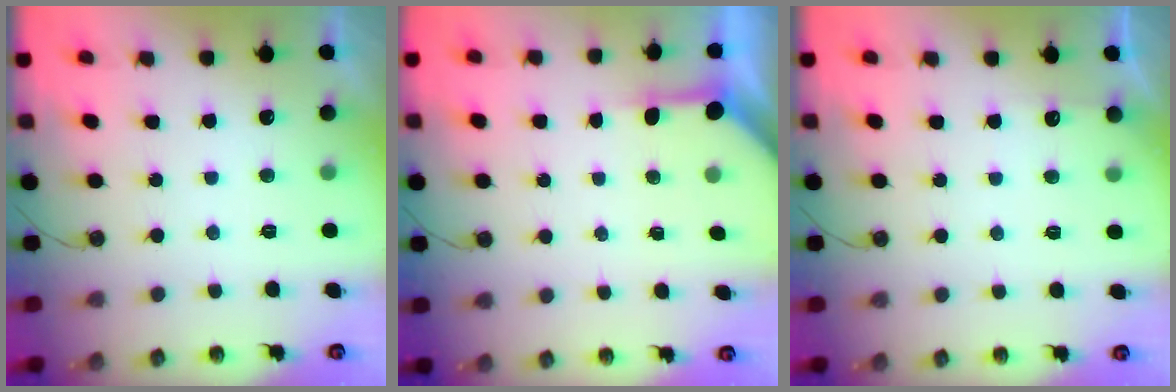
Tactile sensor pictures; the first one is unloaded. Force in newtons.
{"total": 3.7, "press": 3.7, "slide": 0.2}
{"total": 3.0, "press": 2.9, "slide": 0.4}